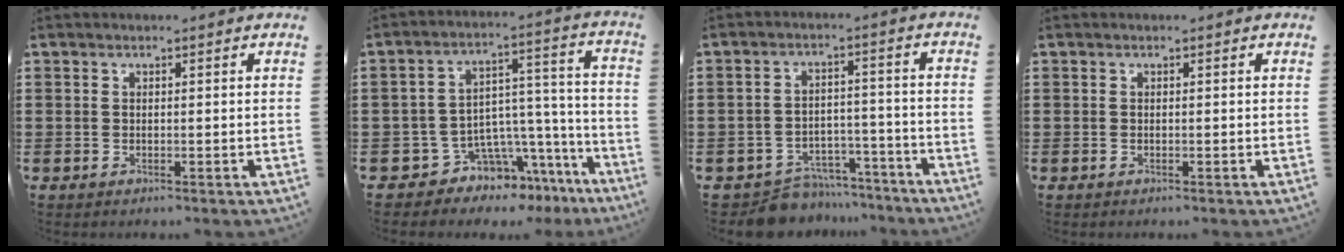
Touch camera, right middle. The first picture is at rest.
{"total": 7.1, "force": [-6.0, 3.5, 1.1], "torque": [-0.032, 0.003, -0.110]}
{"total": 6.5, "force": [-6.3, 1.6, 0.7], "torque": [-0.008, 0.024, -0.121]}
{"total": 0.0}